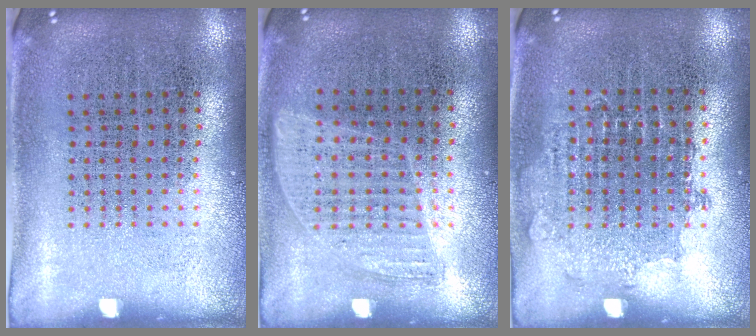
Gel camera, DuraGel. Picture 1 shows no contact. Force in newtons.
{"total": 0.8, "press": 0.8, "slide": 0.3}
{"total": 0.7, "press": 0.7, "slide": 0.2}